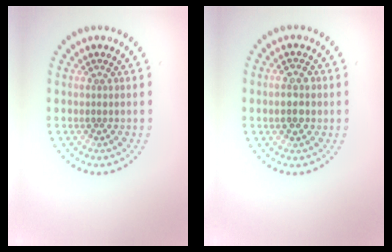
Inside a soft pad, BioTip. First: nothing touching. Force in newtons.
{"total": 2.4, "press": 2.4, "slide": 0.3}